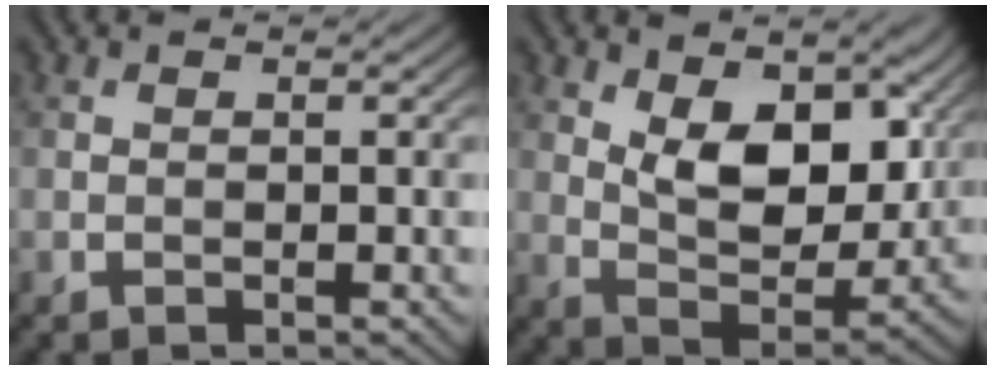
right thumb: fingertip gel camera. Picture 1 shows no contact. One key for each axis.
{"total": 11.0, "fx": 4.0, "fy": 6.2, "fz": 8.3, "tx": -0.157, "ty": -0.015, "tz": 0.067}